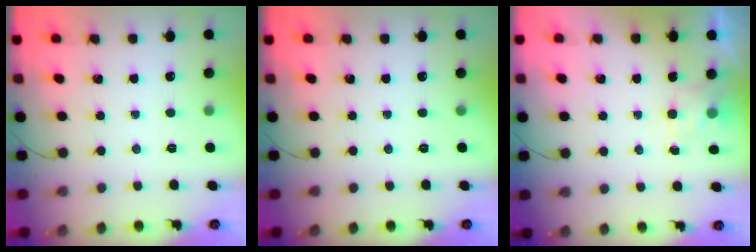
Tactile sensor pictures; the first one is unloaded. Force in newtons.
{"total": 0.0}
{"total": 2.2, "press": 1.8, "slide": 1.3}